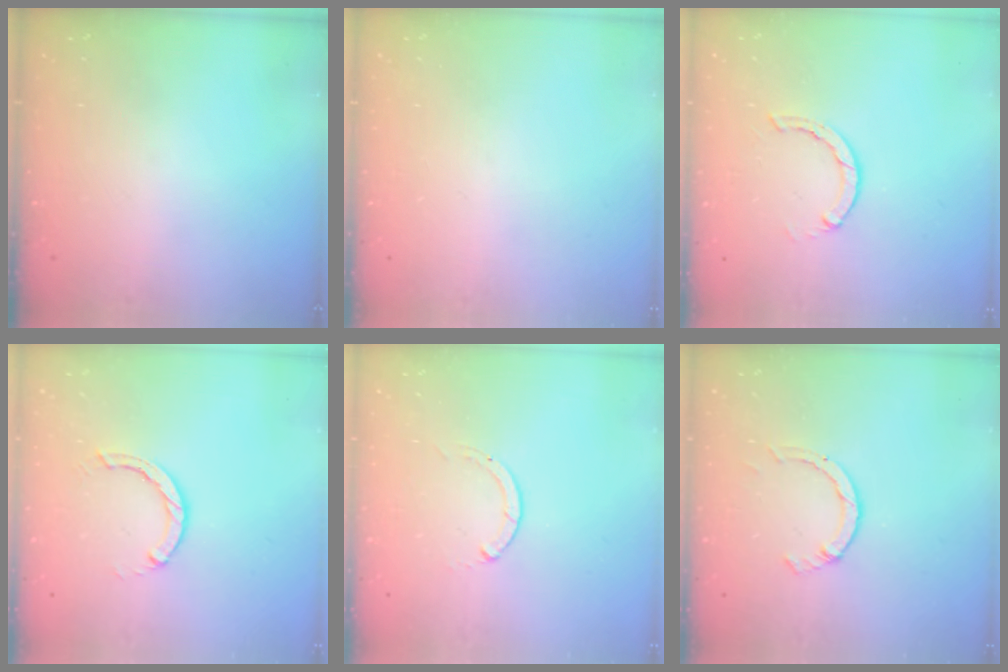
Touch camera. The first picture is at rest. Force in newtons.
{"total": 0.0}
{"total": 2.8, "press": 2.7, "slide": 0.4}
{"total": 2.9, "press": 2.9, "slide": 0.4}
{"total": 0.0}
{"total": 2.3, "press": 2.3, "slide": 0.3}